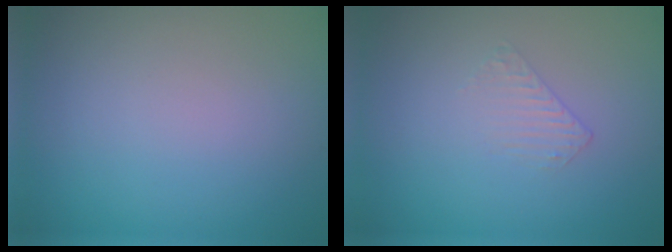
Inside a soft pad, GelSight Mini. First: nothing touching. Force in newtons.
{"total": 0.9, "press": 0.2, "slide": 0.9}